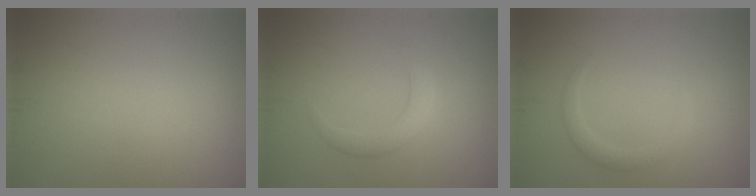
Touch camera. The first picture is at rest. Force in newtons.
{"total": 2.2, "press": 2.2, "slide": 0.0}
{"total": 1.4, "press": 1.4, "slide": 0.1}